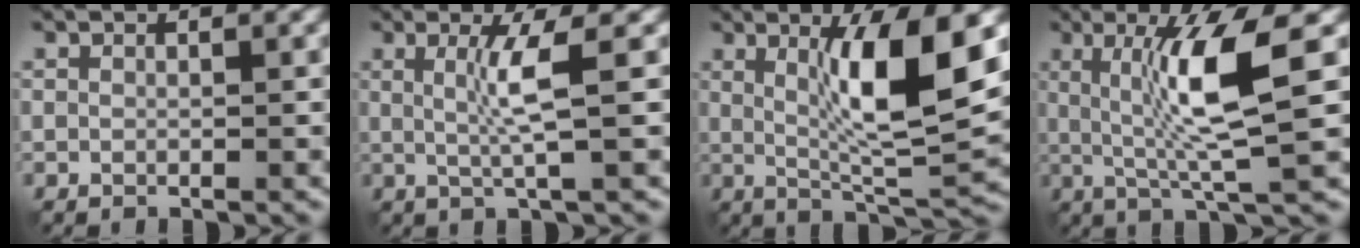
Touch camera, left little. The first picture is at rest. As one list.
[{"total": 3.5, "force": [0.2, 0.1, 3.5], "torque": [-0.071, -0.003, 0.006]}, {"total": 8.9, "force": [1.5, 1.8, 8.6], "torque": [-0.133, -0.012, 0.029]}, {"total": 7.7, "force": [0.7, 0.9, 7.6], "torque": [-0.142, -0.004, 0.017]}]